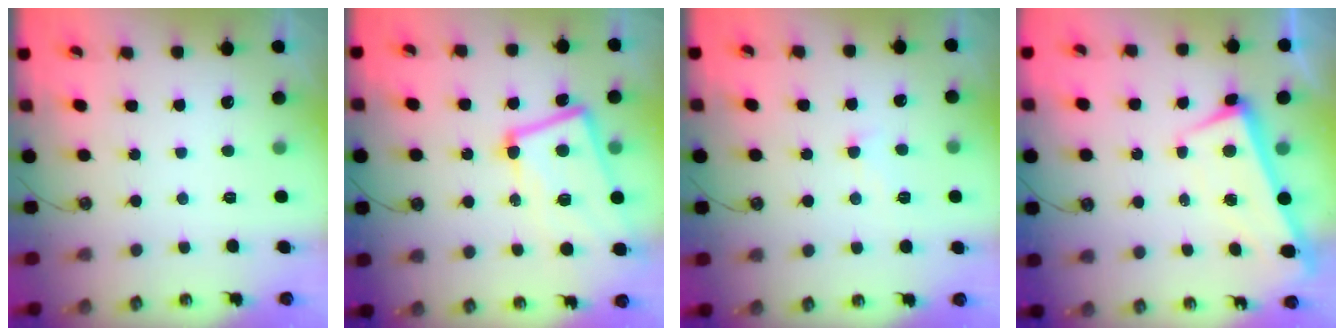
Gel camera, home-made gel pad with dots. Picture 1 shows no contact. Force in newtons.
{"total": 10.8, "press": 10.6, "slide": 2.1}
{"total": 2.6, "press": 2.6, "slide": 0.5}
{"total": 1.6, "press": 0.6, "slide": 1.4}